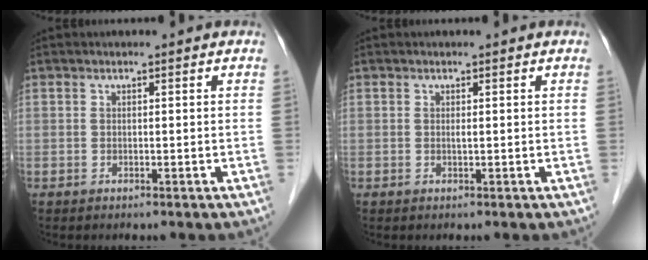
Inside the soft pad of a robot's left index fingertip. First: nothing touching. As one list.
[{"total": 0.0}]